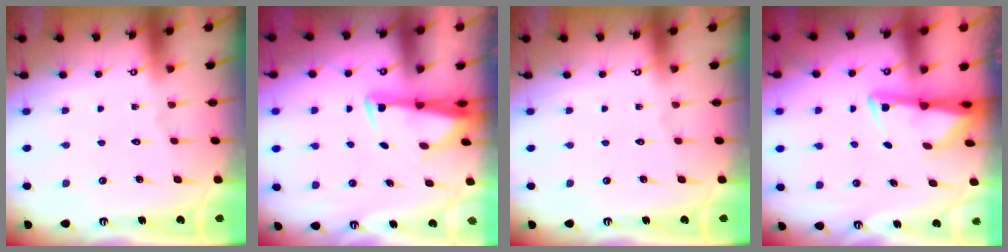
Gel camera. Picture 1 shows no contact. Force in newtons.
{"total": 2.8, "press": 2.6, "slide": 1.0}
{"total": 0.0}
{"total": 2.9, "press": 2.8, "slide": 0.6}